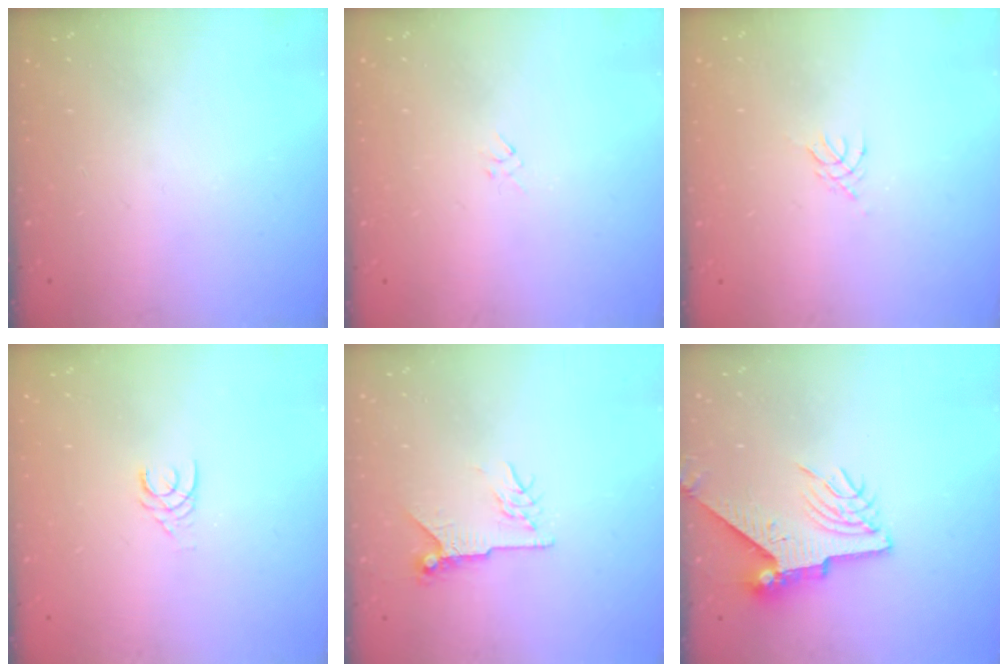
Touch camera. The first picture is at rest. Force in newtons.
{"total": 2.3, "press": 2.2, "slide": 0.6}
{"total": 2.7, "press": 2.6, "slide": 0.6}
{"total": 2.4, "press": 2.4, "slide": 0.2}
{"total": 7.2, "press": 7.2, "slide": 0.2}
{"total": 9.4, "press": 9.3, "slide": 1.0}